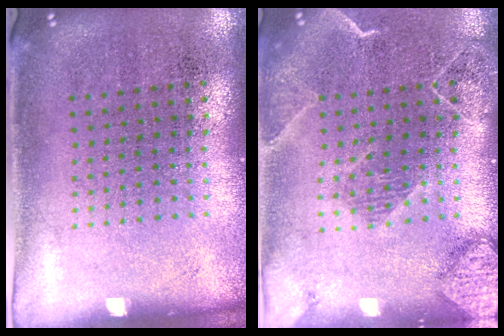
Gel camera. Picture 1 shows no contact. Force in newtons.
{"total": 2.2, "press": 2.0, "slide": 1.1}